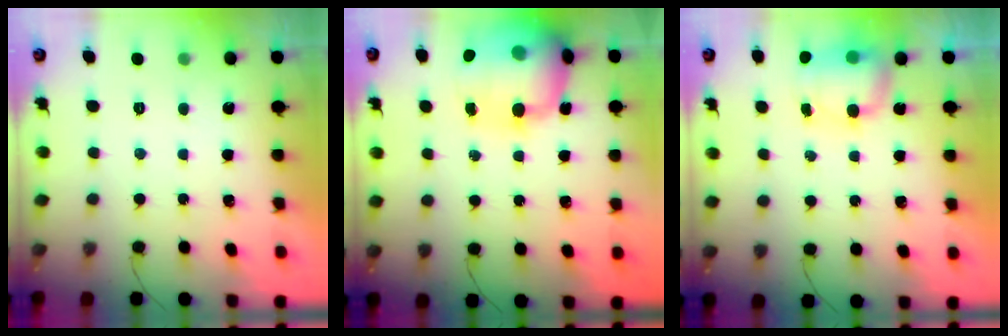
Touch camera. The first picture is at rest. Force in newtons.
{"total": 24.1, "press": 23.7, "slide": 4.4}
{"total": 7.0, "press": 6.9, "slide": 1.1}